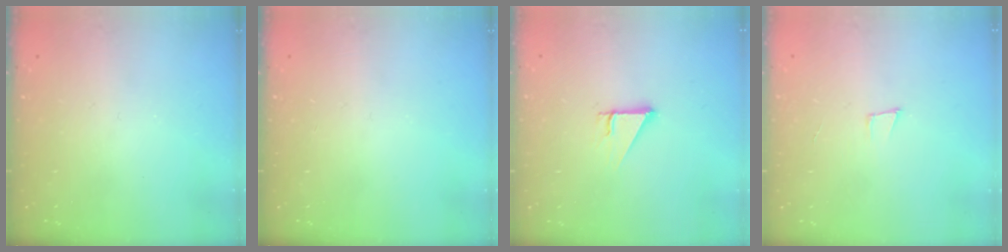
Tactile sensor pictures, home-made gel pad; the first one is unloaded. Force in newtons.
{"total": 0.0}
{"total": 2.5, "press": 2.5, "slide": 0.1}
{"total": 3.7, "press": 2.5, "slide": 2.6}